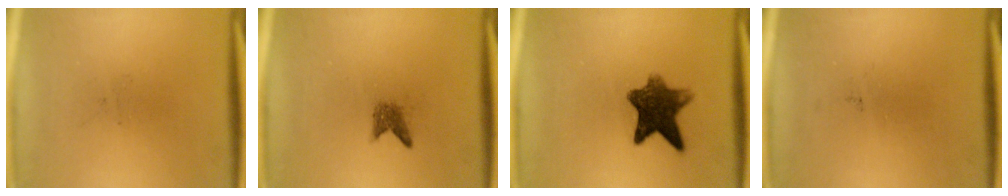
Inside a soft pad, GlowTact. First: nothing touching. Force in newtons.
{"total": 1.7}
{"total": 8.7}
{"total": 0.0}